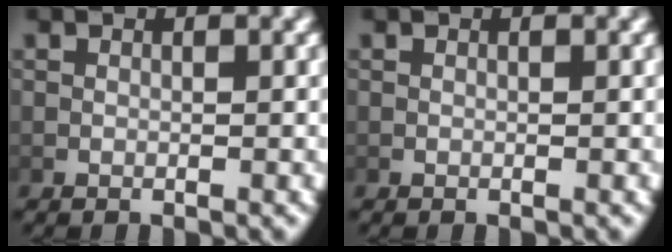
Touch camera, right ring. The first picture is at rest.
{"total": 0.0}